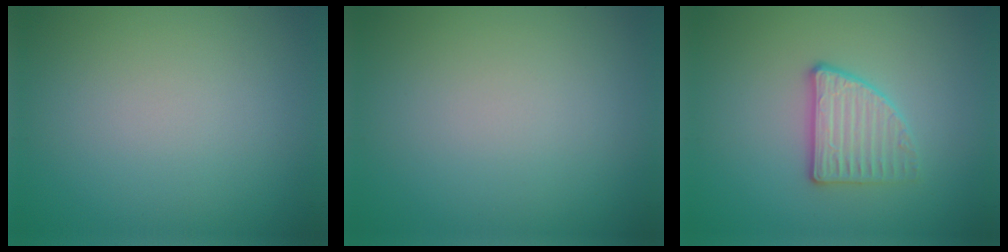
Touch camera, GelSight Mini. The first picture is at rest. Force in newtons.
{"total": 0.0}
{"total": 2.8, "press": 2.7, "slide": 0.7}